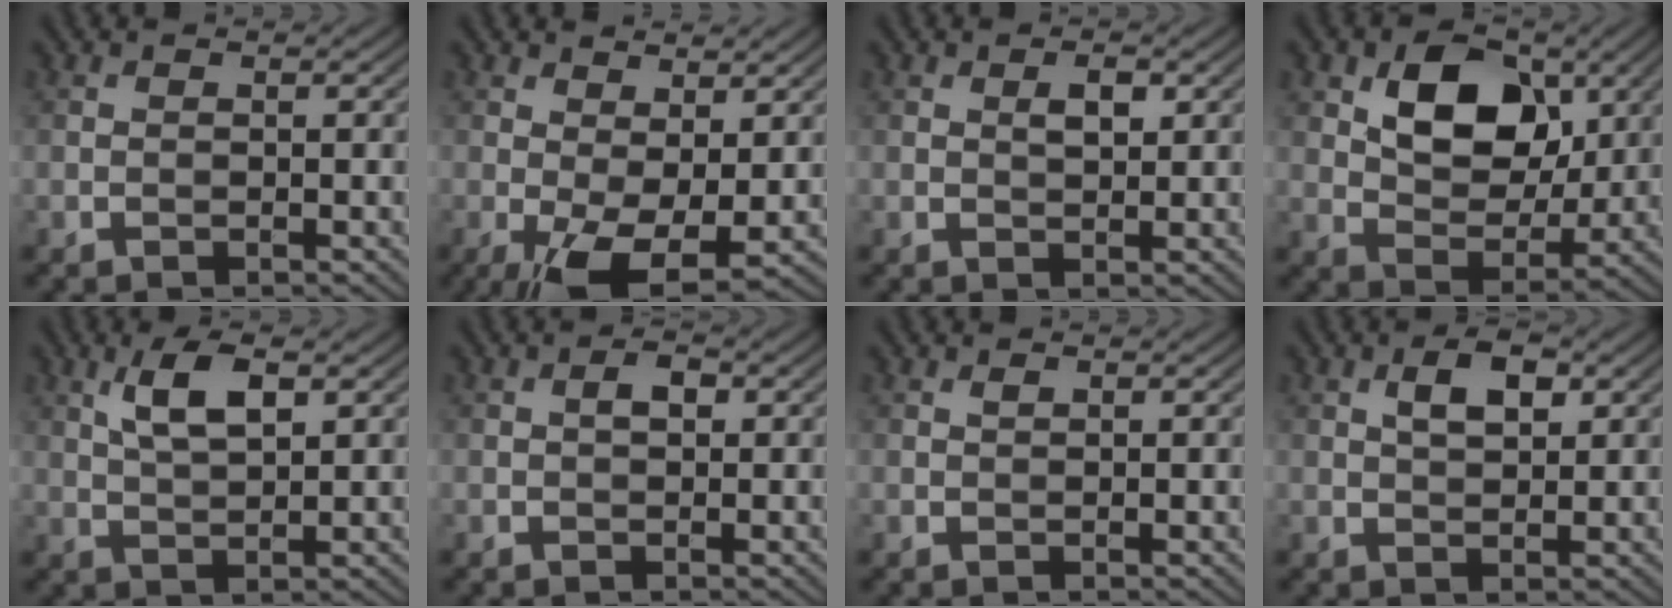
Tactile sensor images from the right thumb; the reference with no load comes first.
{"total": 7.0, "force": [-0.9, 2.8, 6.3], "torque": [-0.126, -0.003, -0.012]}
{"total": 2.0, "force": [0.7, 0.9, 1.6], "torque": [-0.027, -0.003, 0.014]}
{"total": 9.8, "force": [3.4, 6.5, 6.6], "torque": [-0.120, -0.002, 0.054]}
{"total": 5.0, "force": [2.1, 1.6, 4.2], "torque": [-0.093, 0.001, 0.042]}
{"total": 1.6, "force": [0.3, 0.8, 1.4], "torque": [-0.021, 0.003, 0.002]}
{"total": 0.5, "force": [0.4, 0.2, 0.4], "torque": [-0.006, -0.002, 0.007]}
{"total": 3.6, "force": [1.4, 1.8, 2.9], "torque": [-0.052, 0.004, 0.024]}